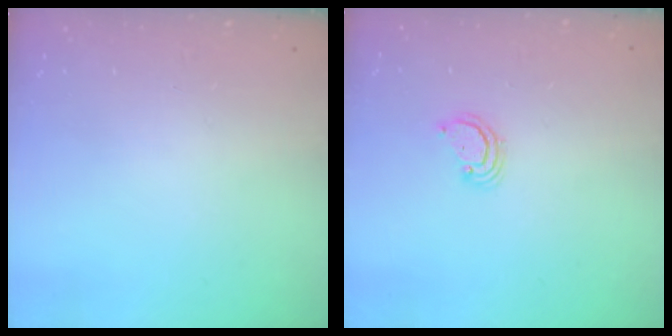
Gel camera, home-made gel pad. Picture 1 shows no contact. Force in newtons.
{"total": 2.6, "press": 2.6, "slide": 0.2}